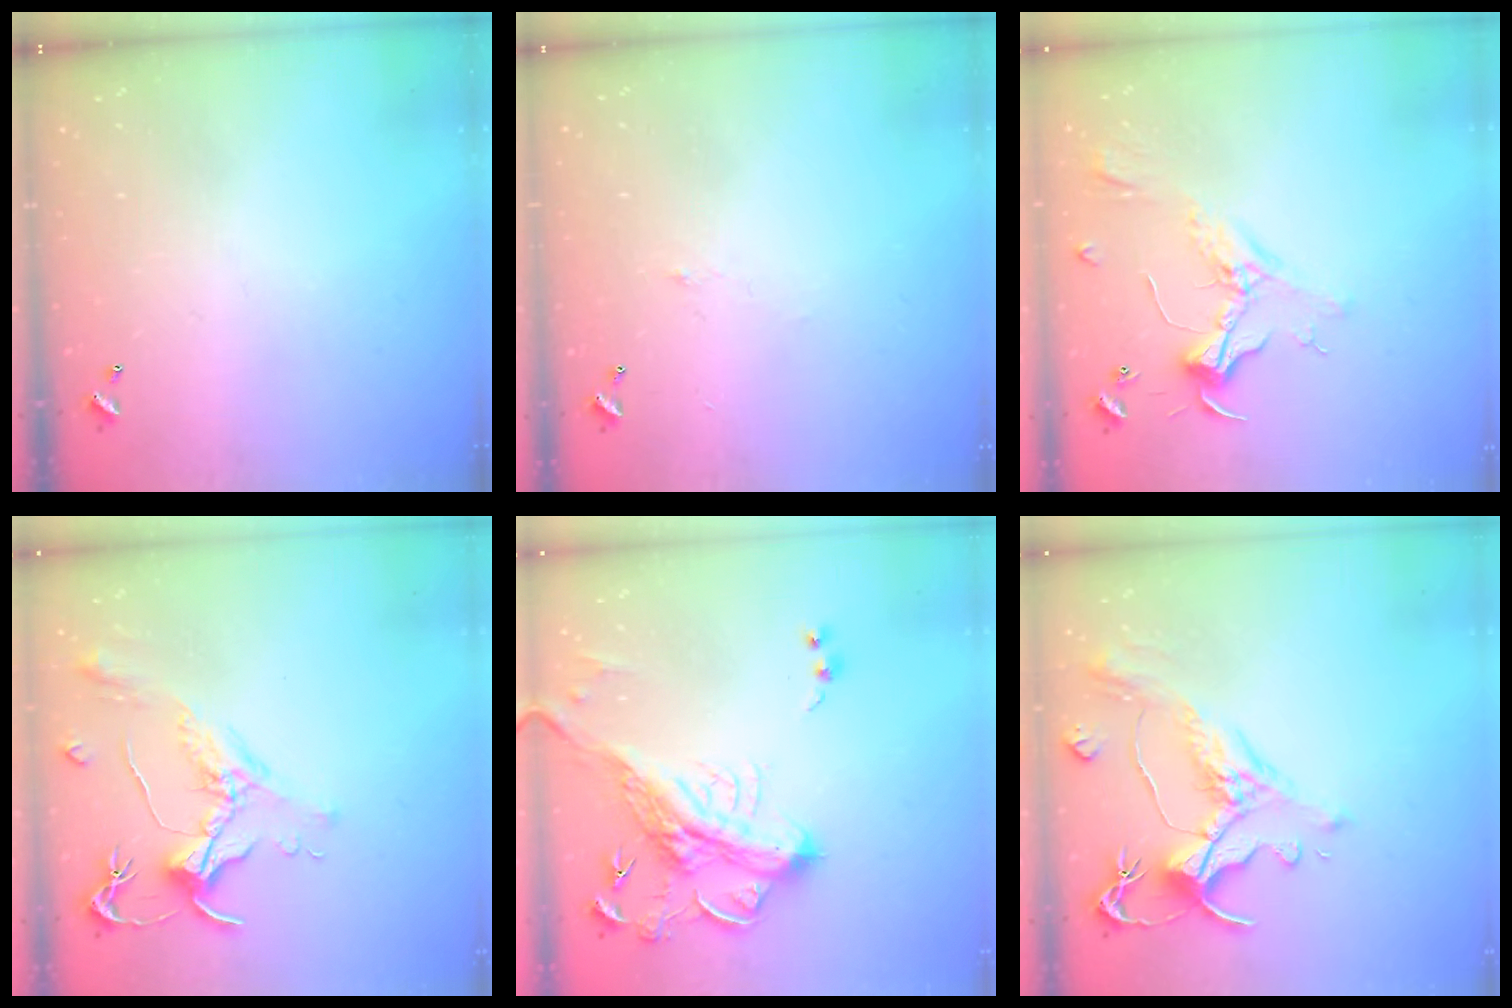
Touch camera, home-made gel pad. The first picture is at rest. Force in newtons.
{"total": 0.9, "press": 0.6, "slide": 0.6}
{"total": 2.3, "press": 2.2, "slide": 0.8}
{"total": 1.6, "press": 1.5, "slide": 0.7}
{"total": 6.8, "press": 6.6, "slide": 1.7}
{"total": 1.6, "press": 0.4, "slide": 1.5}